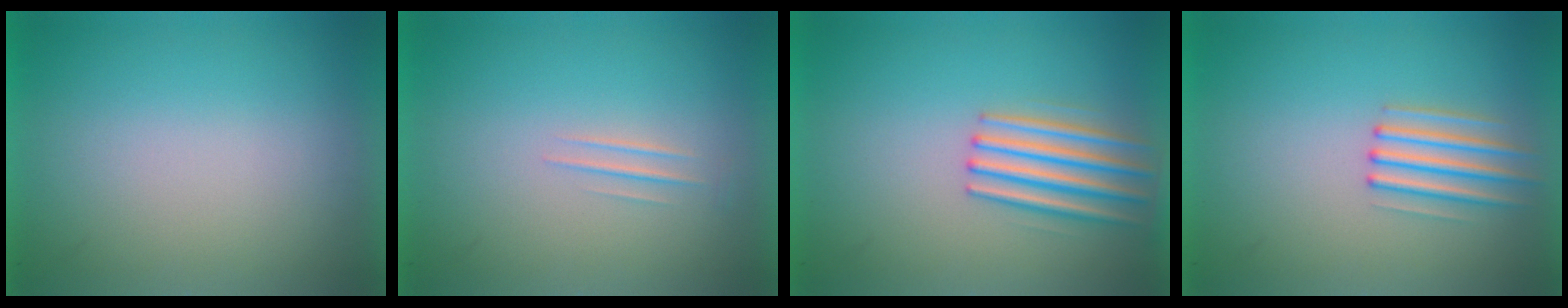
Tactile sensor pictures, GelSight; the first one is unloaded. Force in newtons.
{"total": 1.0}
{"total": 3.8}
{"total": 2.1}